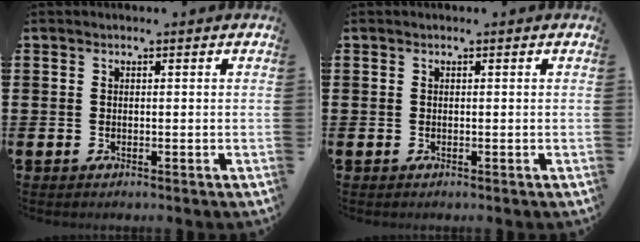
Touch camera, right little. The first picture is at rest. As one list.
[{"total": 0.0}]